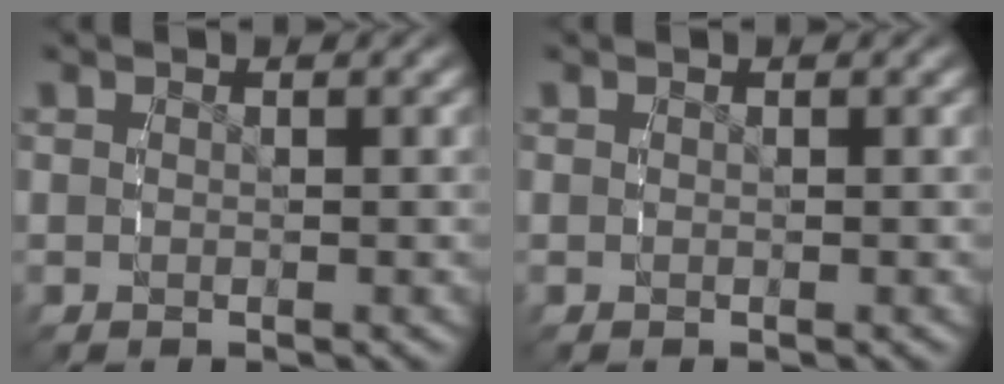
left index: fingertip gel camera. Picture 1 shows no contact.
{"total": 0.0}